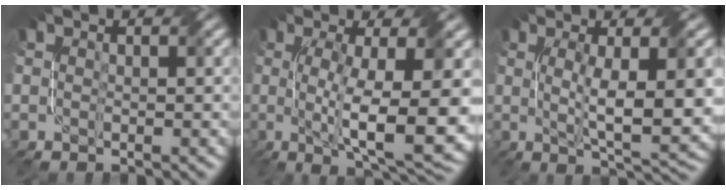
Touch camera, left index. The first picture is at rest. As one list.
[{"total": 10.7, "force": [-1.0, 2.7, 10.4], "torque": [-0.158, -0.011, -0.012]}, {"total": 7.6, "force": [0.4, 1.7, 7.4], "torque": [-0.112, -0.004, 0.011]}]